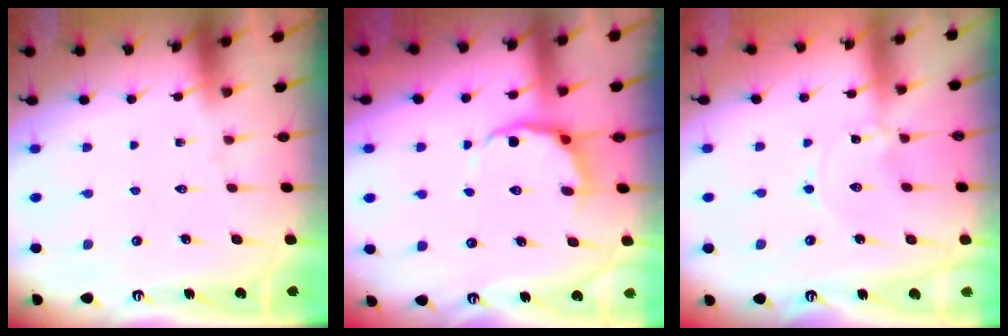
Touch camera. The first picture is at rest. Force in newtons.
{"total": 6.3, "press": 5.7, "slide": 2.7}
{"total": 0.0}